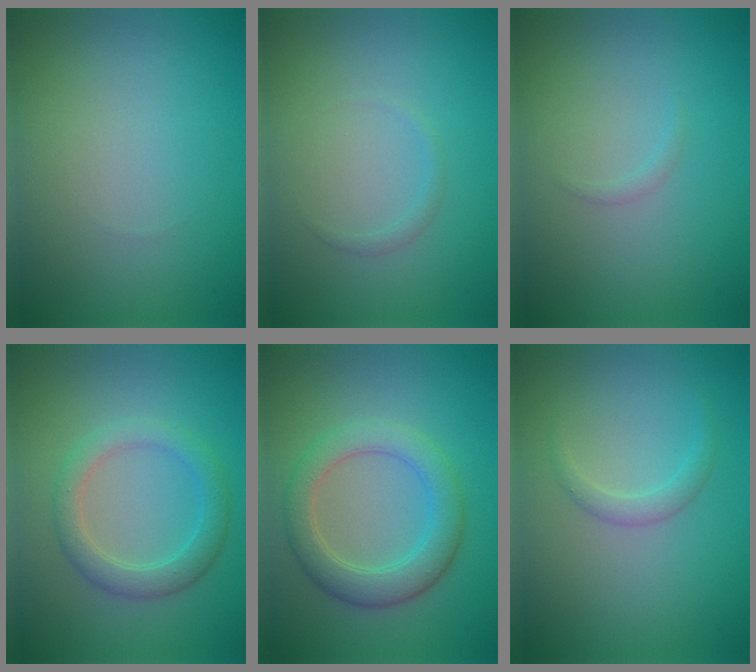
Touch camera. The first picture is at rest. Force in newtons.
{"total": 0.7, "press": 0.7, "slide": 0.0}
{"total": 0.5, "press": 0.5, "slide": 0.1}
{"total": 3.1, "press": 3.1, "slide": 0.1}
{"total": 4.3, "press": 4.3, "slide": 0.3}
{"total": 0.9, "press": 0.9, "slide": 0.0}